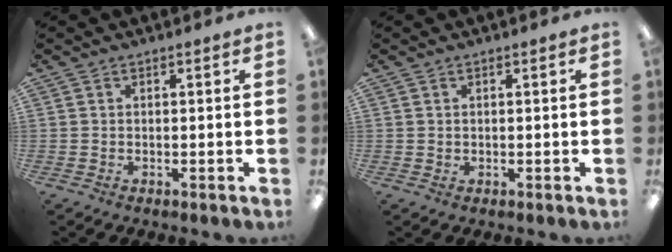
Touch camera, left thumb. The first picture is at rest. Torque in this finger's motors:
{"motor_torque": [-0.39, 0.01, 0.30, -0.30, 0.01]}